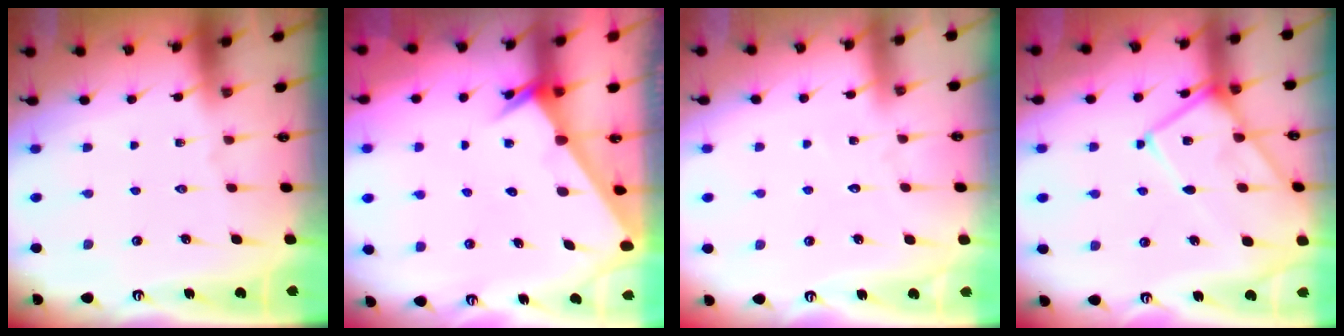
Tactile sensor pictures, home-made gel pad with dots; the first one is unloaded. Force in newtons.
{"total": 2.4, "press": 2.4, "slide": 0.1}
{"total": 3.8, "press": 3.8, "slide": 0.4}
{"total": 13.7, "press": 13.6, "slide": 1.6}